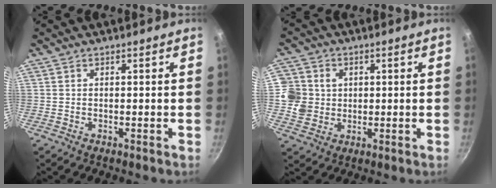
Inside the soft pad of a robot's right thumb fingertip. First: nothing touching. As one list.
[{"total": 7.8, "force": [0.8, 7.4, 2.3], "torque": [-0.010, 0.000, 0.010]}]